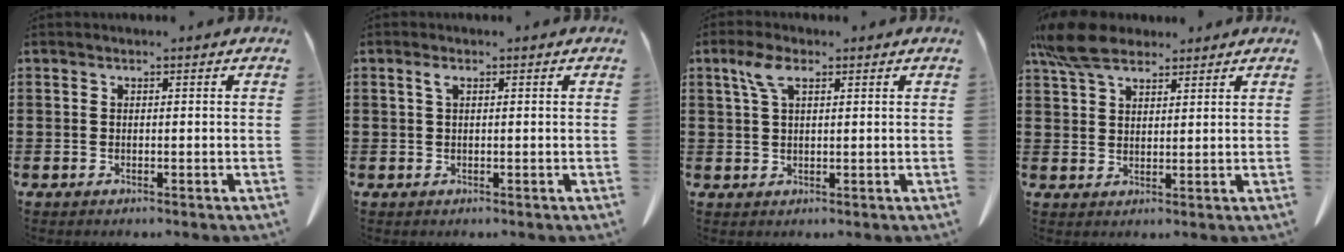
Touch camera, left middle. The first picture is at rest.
{"total": 1.4, "force": [0.6, 0.4, 1.2], "torque": [-0.027, 0.002, 0.010]}
{"total": 4.4, "force": [2.2, 1.6, 3.4], "torque": [-0.077, 0.005, 0.039]}
{"total": 7.7, "force": [5.9, 3.1, 3.8], "torque": [-0.093, -0.002, 0.114]}